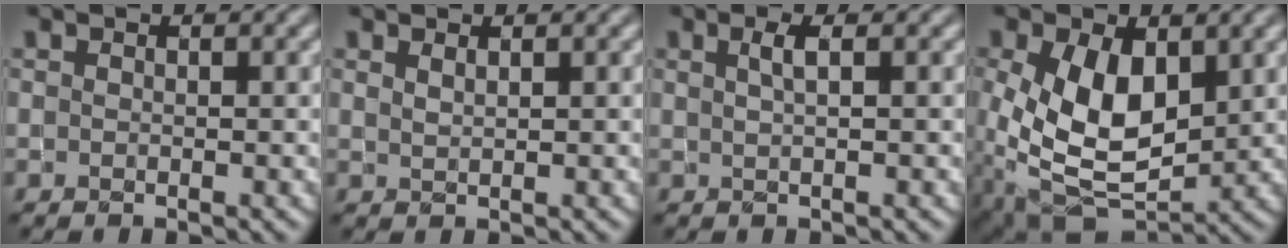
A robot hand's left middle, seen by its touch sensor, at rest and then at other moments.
{"total": 0.7, "force": [0.7, 0.2, 0.1], "torque": [-0.004, 0.001, 0.014]}
{"total": 1.4, "force": [0.6, 0.5, 1.2], "torque": [-0.020, 0.001, 0.008]}
{"total": 9.2, "force": [0.5, 5.5, 7.3], "torque": [-0.160, -0.009, 0.013]}